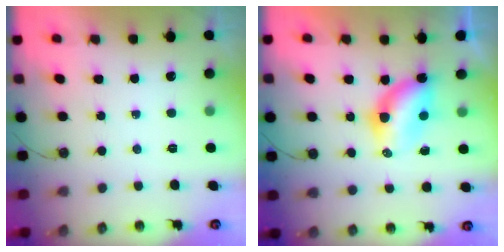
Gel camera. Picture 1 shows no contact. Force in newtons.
{"total": 6.3, "press": 6.2, "slide": 0.5}